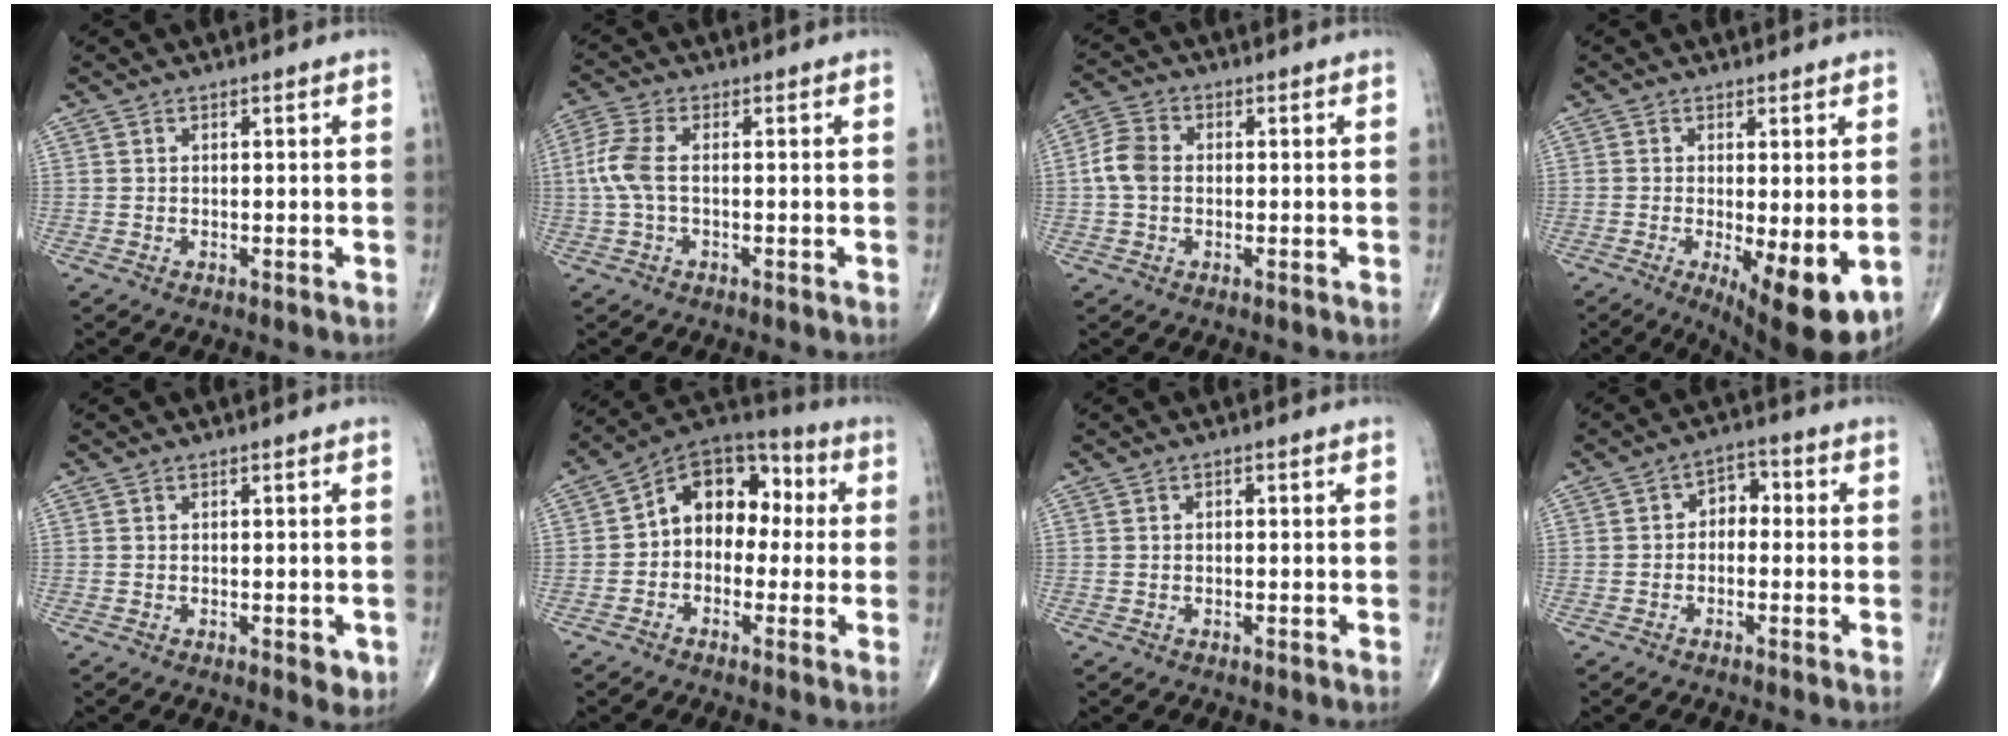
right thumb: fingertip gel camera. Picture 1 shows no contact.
{"total": 5.7, "force": [-0.2, 2.5, 5.1], "torque": [-0.145, 0.009, -0.011]}
{"total": 5.2, "force": [-0.2, 3.8, 3.5], "torque": [-0.073, 0.015, -0.012]}
{"total": 11.0, "force": [-2.7, 3.3, 10.1], "torque": [-0.143, -0.026, -0.031]}
{"total": 2.4, "force": [-0.7, 1.0, 2.1], "torque": [-0.018, -0.004, -0.006]}
{"total": 12.7, "force": [0.5, 9.1, 8.8], "torque": [-0.090, 0.046, -0.011]}
{"total": 0.6, "force": [0.0, 0.5, 0.4], "torque": [-0.003, 0.002, -0.004]}
{"total": 4.3, "force": [-0.4, 3.1, 3.0], "torque": [-0.023, 0.023, -0.020]}